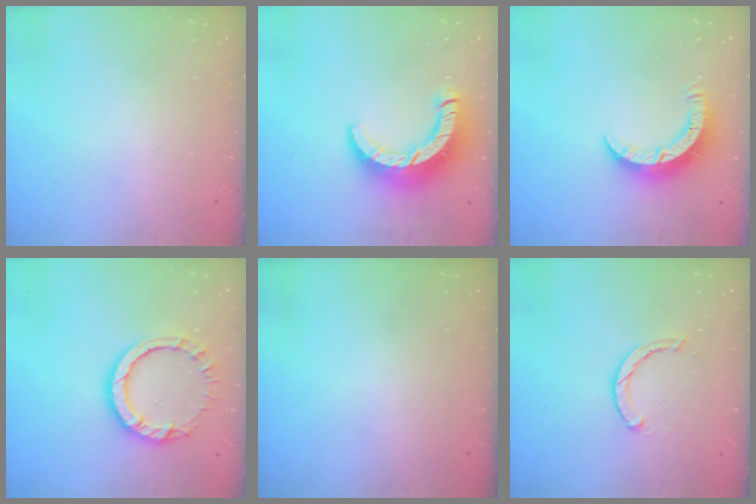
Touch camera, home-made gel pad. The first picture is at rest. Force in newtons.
{"total": 12.2, "press": 12.1, "slide": 1.3}
{"total": 8.2, "press": 8.2, "slide": 0.2}
{"total": 8.7, "press": 8.6, "slide": 0.7}
{"total": 0.0}
{"total": 3.3, "press": 3.2, "slide": 0.7}